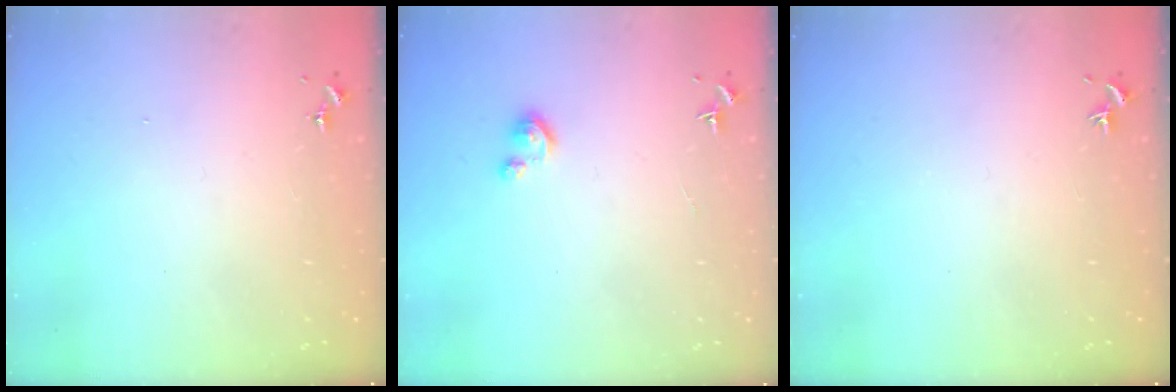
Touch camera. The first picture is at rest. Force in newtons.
{"total": 2.8, "press": 2.8, "slide": 0.3}
{"total": 0.0}